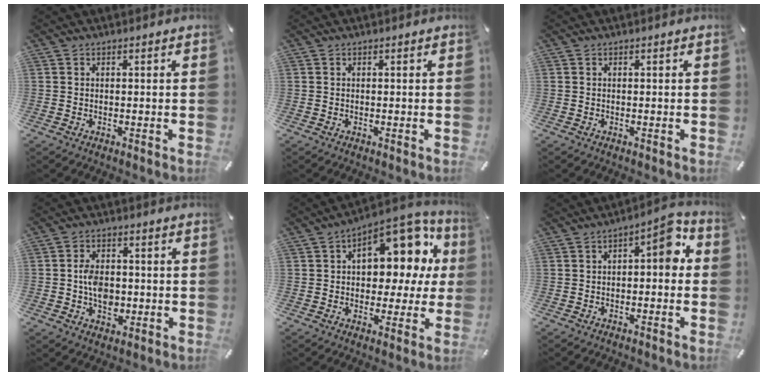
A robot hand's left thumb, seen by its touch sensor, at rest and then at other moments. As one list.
[{"total": 0.0}, {"total": 0.0}, {"total": 7.0, "force": [-0.9, 5.3, 4.5], "torque": [-0.084, -0.001, -0.020]}, {"total": 17.2, "force": [6.8, 9.9, 12.2], "torque": [-0.147, -0.052, 0.114]}, {"total": 7.2, "force": [0.8, 3.1, 6.5], "torque": [-0.083, -0.007, 0.004]}]